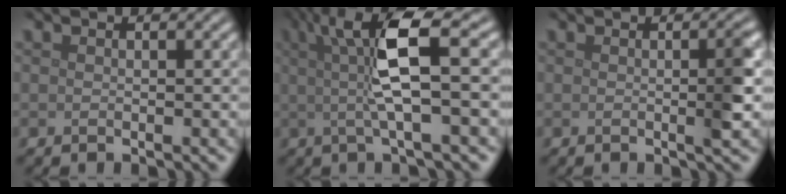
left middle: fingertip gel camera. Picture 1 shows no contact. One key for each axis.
{"total": 6.9, "fx": 1.5, "fy": 1.2, "fz": 6.7, "tx": -0.122, "ty": 0.013, "tz": 0.022}
{"total": 2.2, "fx": 0.0, "fy": 0.3, "fz": 2.1, "tx": -0.031, "ty": 0.000, "tz": -0.005}